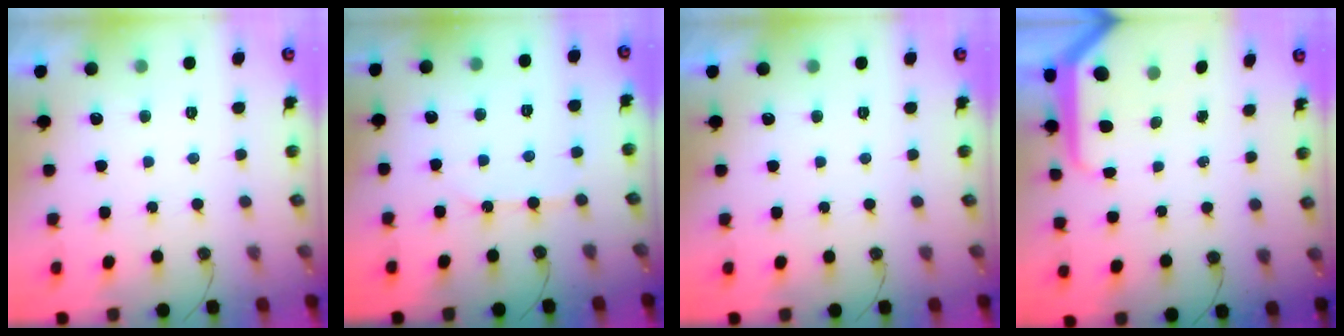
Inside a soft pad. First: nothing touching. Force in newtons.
{"total": 6.3, "press": 6.2, "slide": 0.6}
{"total": 0.0}
{"total": 8.4, "press": 8.4, "slide": 0.7}